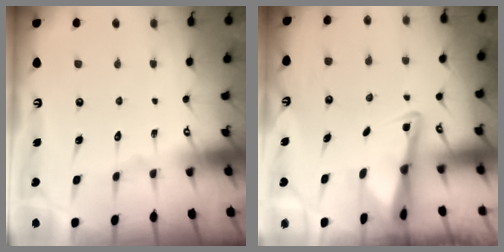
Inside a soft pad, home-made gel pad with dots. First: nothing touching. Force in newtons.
{"total": 2.7, "press": 2.6, "slide": 0.6}